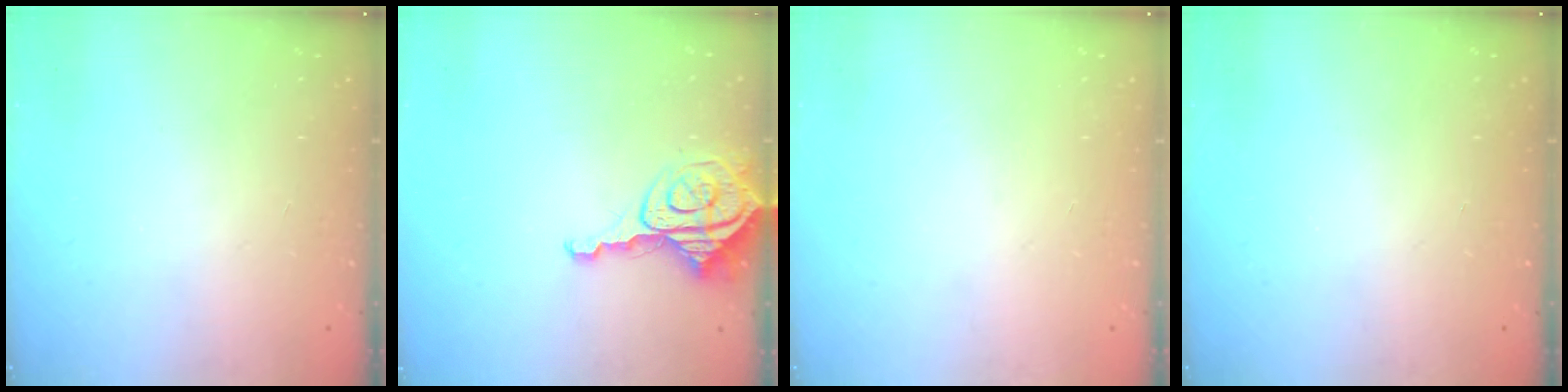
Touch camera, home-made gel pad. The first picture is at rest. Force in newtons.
{"total": 8.0, "press": 8.0, "slide": 0.8}
{"total": 0.0}
{"total": 0.0}